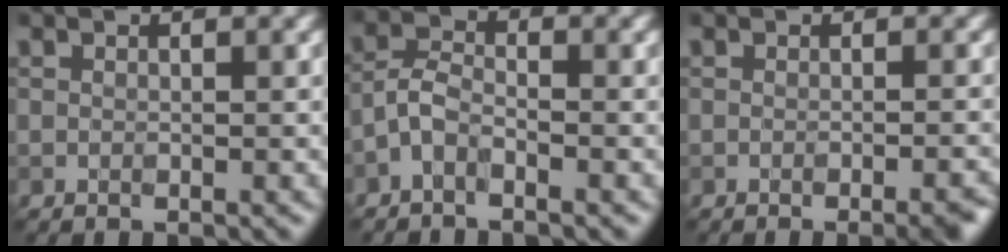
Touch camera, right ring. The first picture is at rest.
{"total": 2.0, "force": [-1.4, 0.7, 1.2], "torque": [-0.026, 0.010, -0.038]}
{"total": 3.6, "force": [-1.6, 1.3, 3.0], "torque": [-0.008, 0.010, -0.014]}